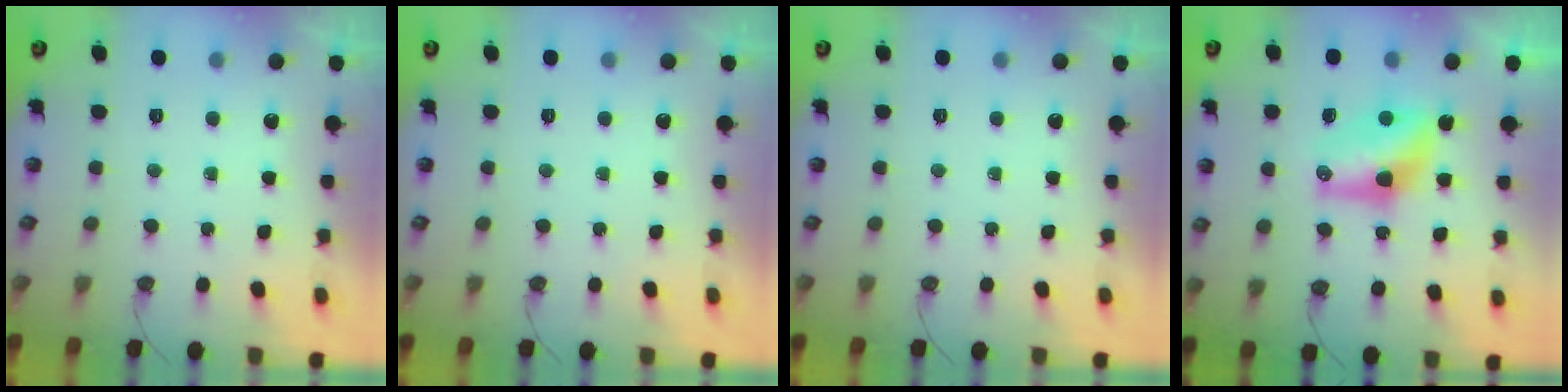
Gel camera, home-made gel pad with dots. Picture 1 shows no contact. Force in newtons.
{"total": 0.0}
{"total": 0.0}
{"total": 9.9, "press": 9.1, "slide": 4.1}